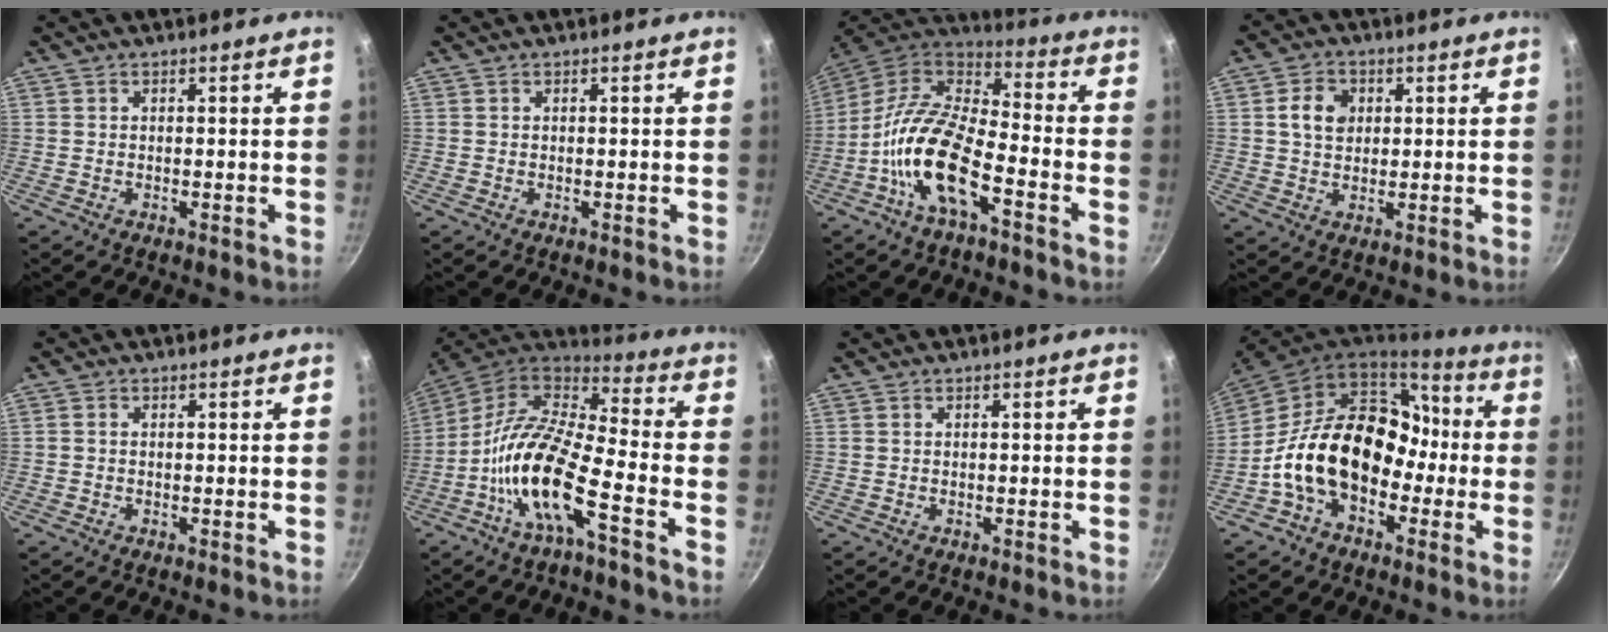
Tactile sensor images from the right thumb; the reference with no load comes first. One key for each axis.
{"total": 0.0}
{"total": 17.0, "fx": -6.8, "fy": 7.0, "fz": 13.9, "tx": -0.260, "ty": 0.052, "tz": -0.149}
{"total": 5.9, "fx": 1.4, "fy": 4.6, "fz": 3.4, "tx": -0.040, "ty": 0.005, "tz": 0.020}
{"total": 0.6, "fx": -0.1, "fy": 0.5, "fz": 0.3, "tx": -0.005, "ty": 0.004, "tz": -0.003}
{"total": 16.7, "fx": -6.8, "fy": 4.7, "fz": 14.4, "tx": -0.269, "ty": 0.055, "tz": -0.149}
{"total": 0.0}
{"total": 21.2, "fx": -3.2, "fy": 15.0, "fz": 14.6, "tx": -0.206, "ty": 0.066, "tz": -0.059}